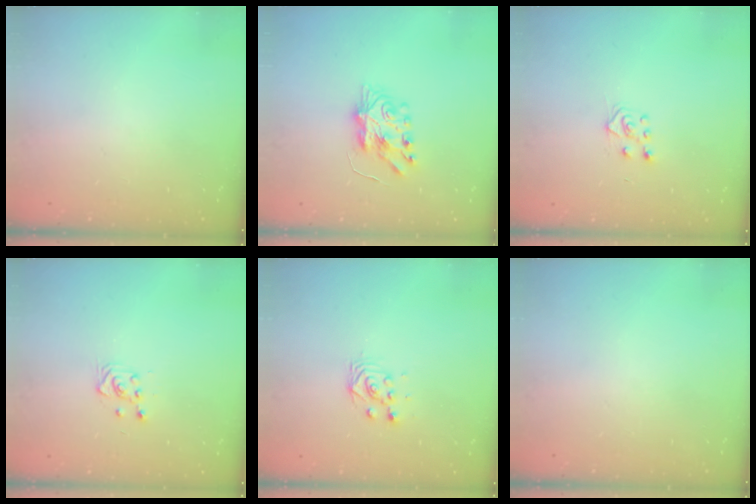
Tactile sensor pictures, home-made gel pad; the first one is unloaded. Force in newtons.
{"total": 7.4, "press": 7.4, "slide": 0.4}
{"total": 6.1, "press": 6.1, "slide": 0.5}
{"total": 2.8, "press": 2.7, "slide": 0.7}
{"total": 2.8, "press": 2.5, "slide": 1.3}
{"total": 0.0}